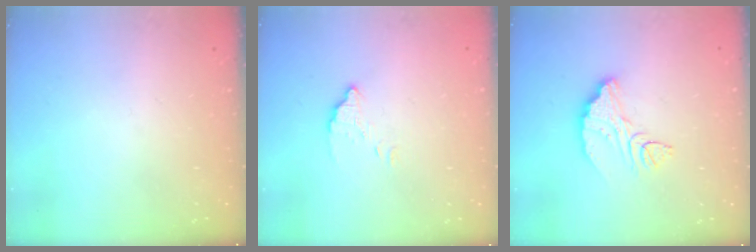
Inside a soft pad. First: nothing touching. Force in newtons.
{"total": 2.6, "press": 2.6, "slide": 0.0}
{"total": 7.7, "press": 7.7, "slide": 0.5}